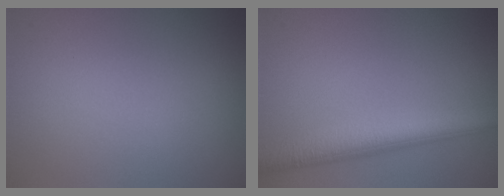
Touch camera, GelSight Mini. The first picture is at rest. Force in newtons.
{"total": 5.5, "press": 5.5, "slide": 0.4}